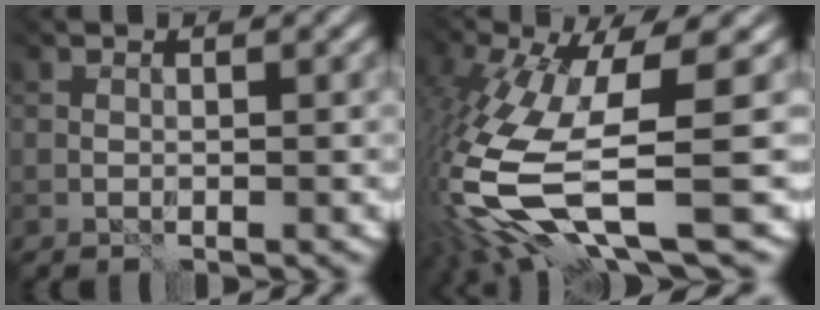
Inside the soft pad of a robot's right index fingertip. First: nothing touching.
{"total": 11.4, "force": [-3.2, 3.1, 10.4], "torque": [-0.240, -0.023, -0.056]}